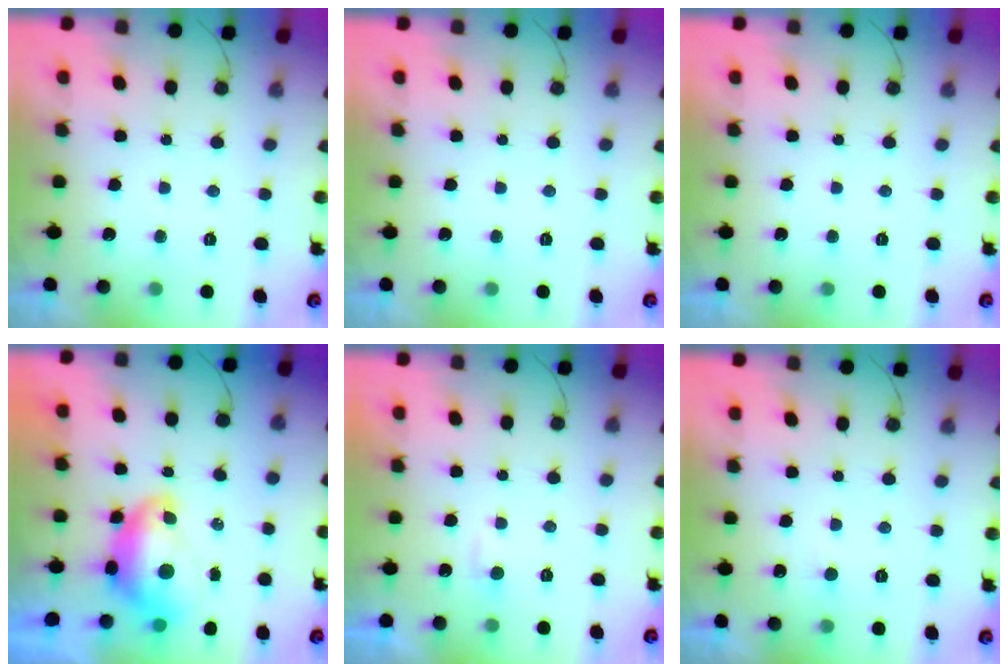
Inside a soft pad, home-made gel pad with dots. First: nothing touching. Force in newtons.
{"total": 0.0}
{"total": 0.0}
{"total": 9.6, "press": 9.5, "slide": 1.1}
{"total": 2.2, "press": 2.2, "slide": 0.2}
{"total": 2.9, "press": 2.9, "slide": 0.3}